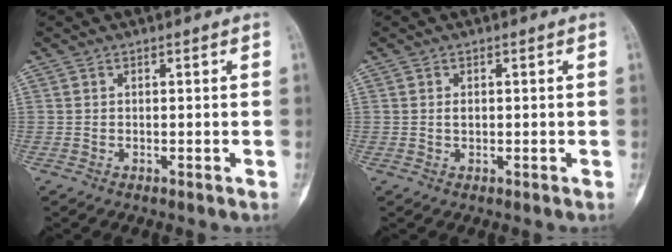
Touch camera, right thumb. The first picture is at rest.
{"total": 1.0, "force": [0.1, 0.6, 0.7], "torque": [-0.011, 0.001, 0.003]}